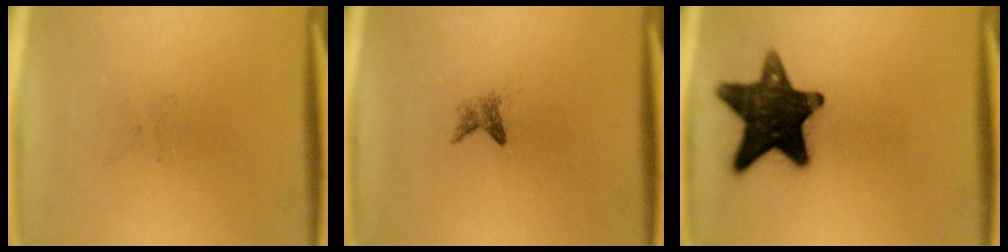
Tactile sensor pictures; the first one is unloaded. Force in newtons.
{"total": 1.4}
{"total": 15.8}